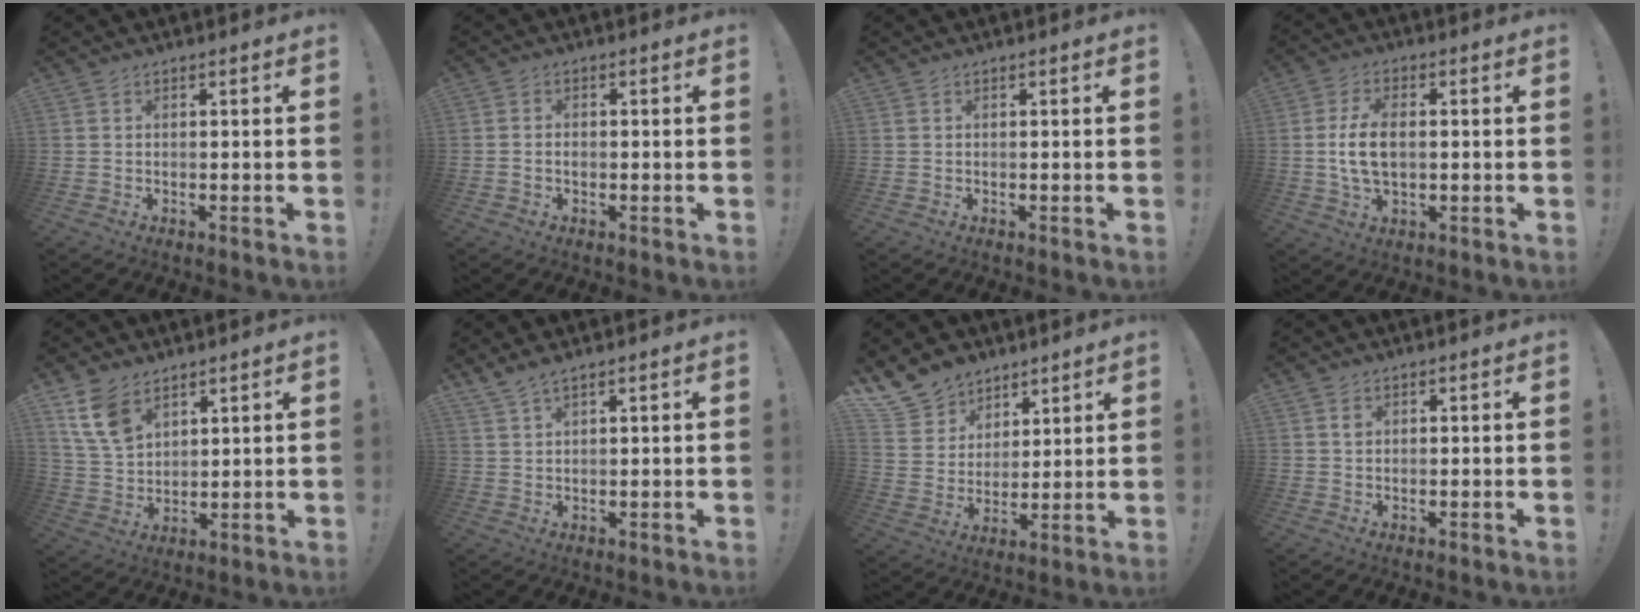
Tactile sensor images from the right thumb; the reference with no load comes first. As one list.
[{"total": 1.3, "force": [-0.7, 0.9, 0.6], "torque": [-0.002, 0.000, -0.014]}, {"total": 0.0}, {"total": 9.5, "force": [0.2, 5.7, 7.6], "torque": [-0.143, 0.000, 0.005]}, {"total": 10.5, "force": [6.5, 6.1, 5.5], "torque": [-0.106, -0.025, 0.131]}, {"total": 3.3, "force": [2.7, 0.1, 1.9], "torque": [-0.045, -0.011, 0.051]}, {"total": 11.3, "force": [8.0, 7.7, 1.8], "torque": [-0.047, -0.060, 0.163]}, {"total": 1.1, "force": [0.4, 0.8, 0.5], "torque": [-0.001, -0.002, 0.004]}]